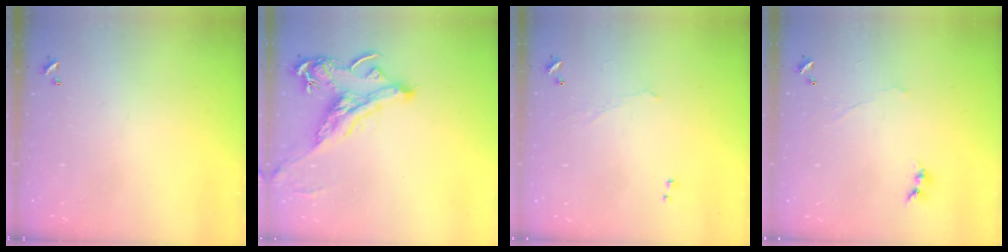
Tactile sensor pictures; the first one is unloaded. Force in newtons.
{"total": 1.4, "press": 0.8, "slide": 1.1}
{"total": 0.0}
{"total": 0.7, "press": 0.4, "slide": 0.5}